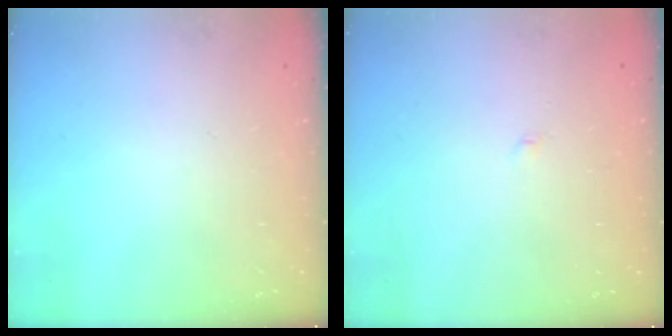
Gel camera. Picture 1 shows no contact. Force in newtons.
{"total": 2.0, "press": 2.0, "slide": 0.2}